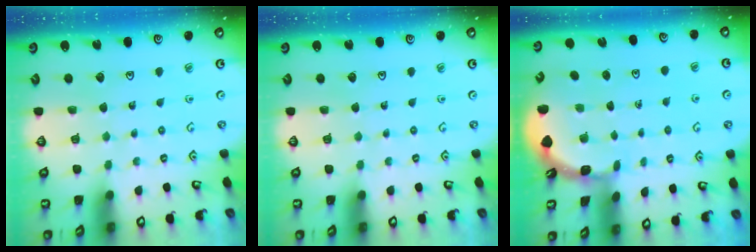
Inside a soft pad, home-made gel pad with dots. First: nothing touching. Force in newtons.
{"total": 0.0}
{"total": 1.8, "press": 1.8, "slide": 0.1}